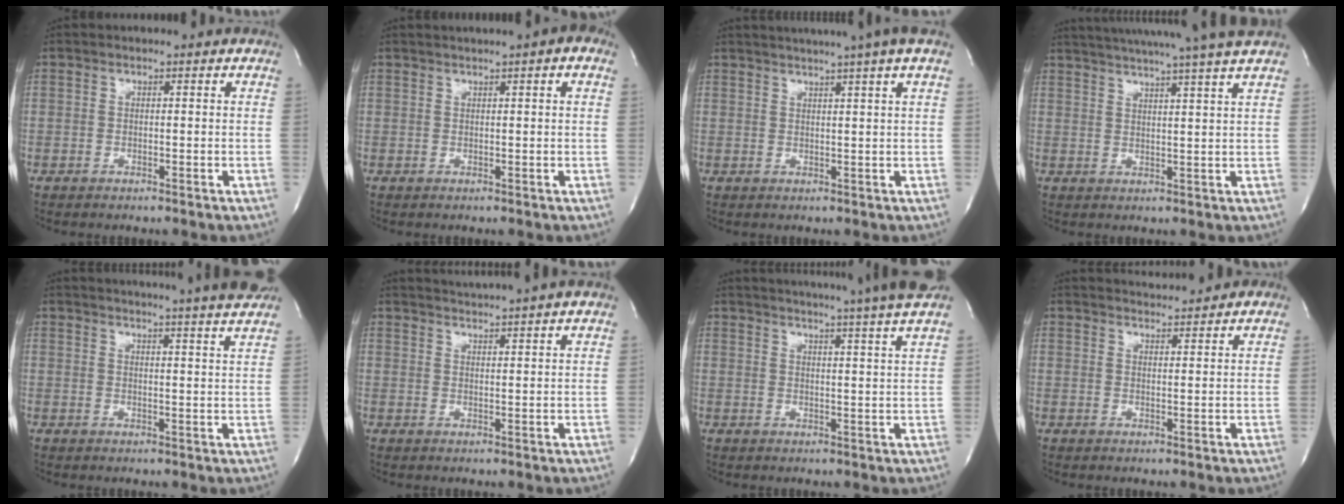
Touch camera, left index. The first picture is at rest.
{"total": 4.0, "force": [2.3, 0.2, 3.3], "torque": [-0.051, 0.018, 0.030]}
{"total": 9.7, "force": [7.6, -1.6, 5.9], "torque": [-0.093, 0.008, 0.085]}
{"total": 16.6, "force": [14.5, -2.0, 7.8], "torque": [-0.135, -0.023, 0.192]}
{"total": 18.5, "force": [17.0, -1.1, 7.2], "torque": [-0.116, -0.032, 0.203]}
{"total": 7.0, "force": [6.5, -1.7, 2.2], "torque": [-0.036, 0.004, 0.088]}
{"total": 16.7, "force": [14.6, -2.0, 7.7], "torque": [-0.129, -0.036, 0.177]}
{"total": 5.2, "force": [5.1, -0.3, 1.0], "torque": [-0.023, 0.010, 0.071]}